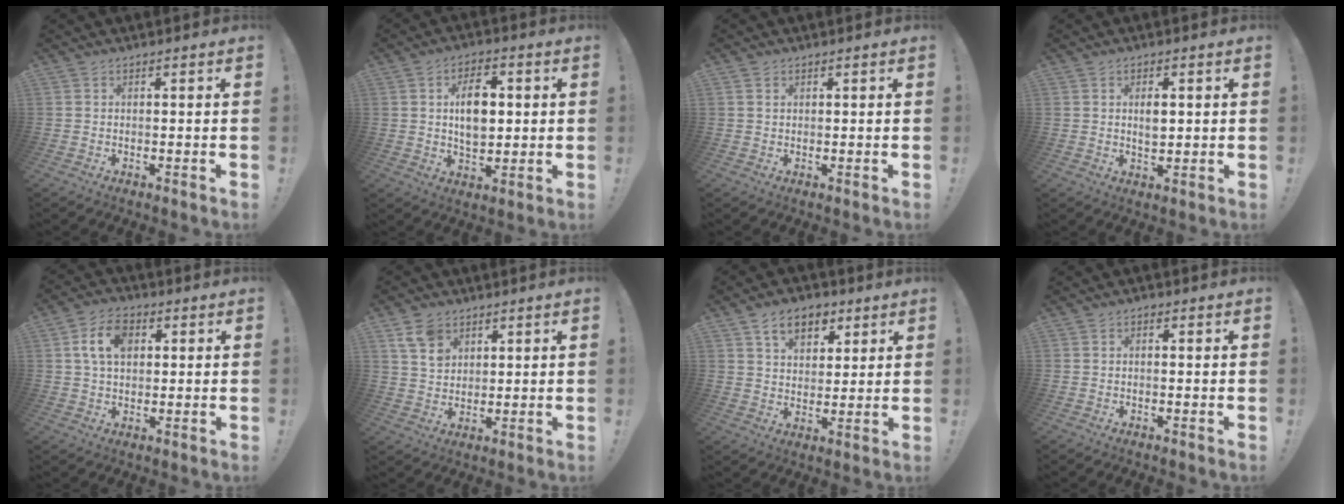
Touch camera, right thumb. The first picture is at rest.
{"total": 10.4, "force": [1.6, 6.8, 7.8], "torque": [-0.124, 0.004, 0.023]}
{"total": 1.0, "force": [0.5, 0.8, 0.2], "torque": [-0.003, 0.000, 0.011]}
{"total": 3.8, "force": [0.8, 2.2, 3.0], "torque": [-0.040, -0.002, 0.008]}
{"total": 9.3, "force": [2.4, 6.4, 6.3], "torque": [-0.113, 0.012, 0.045]}
{"total": 7.8, "force": [4.7, 5.3, 3.3], "torque": [-0.056, -0.017, 0.093]}
{"total": 10.2, "force": [5.5, 6.7, 5.3], "torque": [-0.082, -0.015, 0.105]}
{"total": 0.6, "force": [-0.5, 0.3, 0.2], "torque": [-0.003, 0.000, -0.008]}